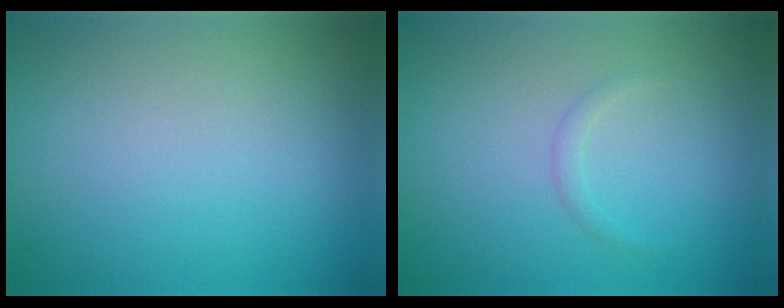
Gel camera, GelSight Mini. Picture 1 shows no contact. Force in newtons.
{"total": 0.7, "press": 0.7, "slide": 0.0}